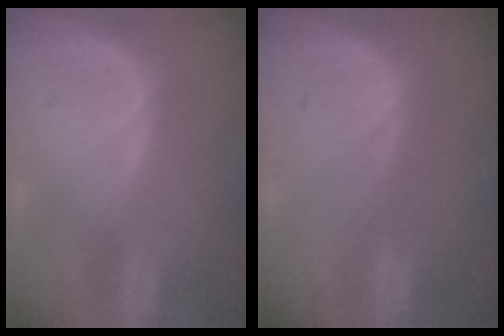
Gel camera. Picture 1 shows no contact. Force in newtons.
{"total": 0.0}